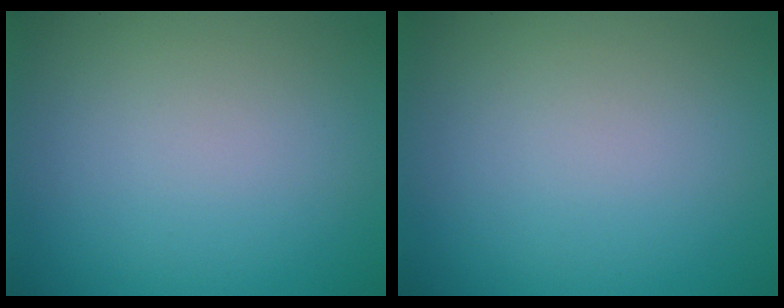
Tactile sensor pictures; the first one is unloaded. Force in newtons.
{"total": 0.0}